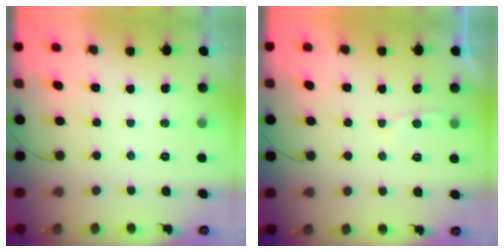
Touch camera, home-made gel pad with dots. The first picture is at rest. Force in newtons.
{"total": 2.4, "press": 2.4, "slide": 0.4}